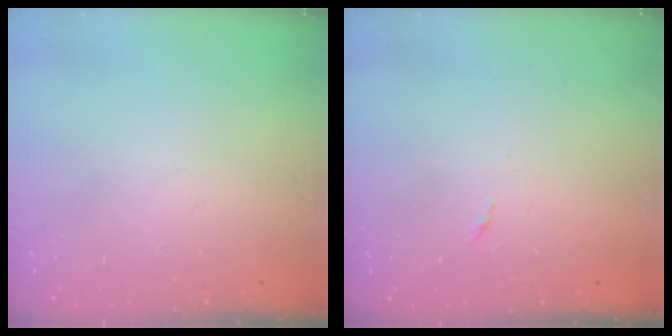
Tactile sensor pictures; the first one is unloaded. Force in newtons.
{"total": 2.6, "press": 2.6, "slide": 0.4}